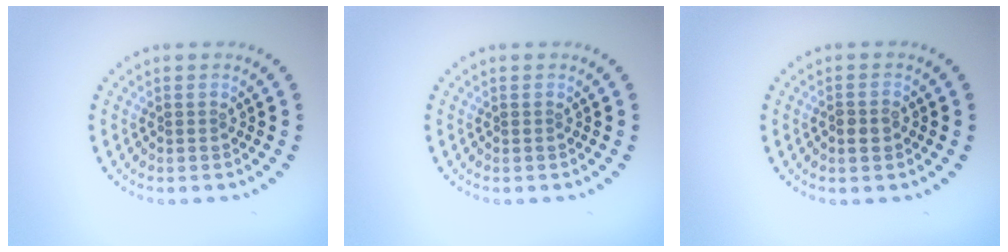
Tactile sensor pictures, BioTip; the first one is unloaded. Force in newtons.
{"total": 0.0}
{"total": 1.6, "press": 1.4, "slide": 0.7}